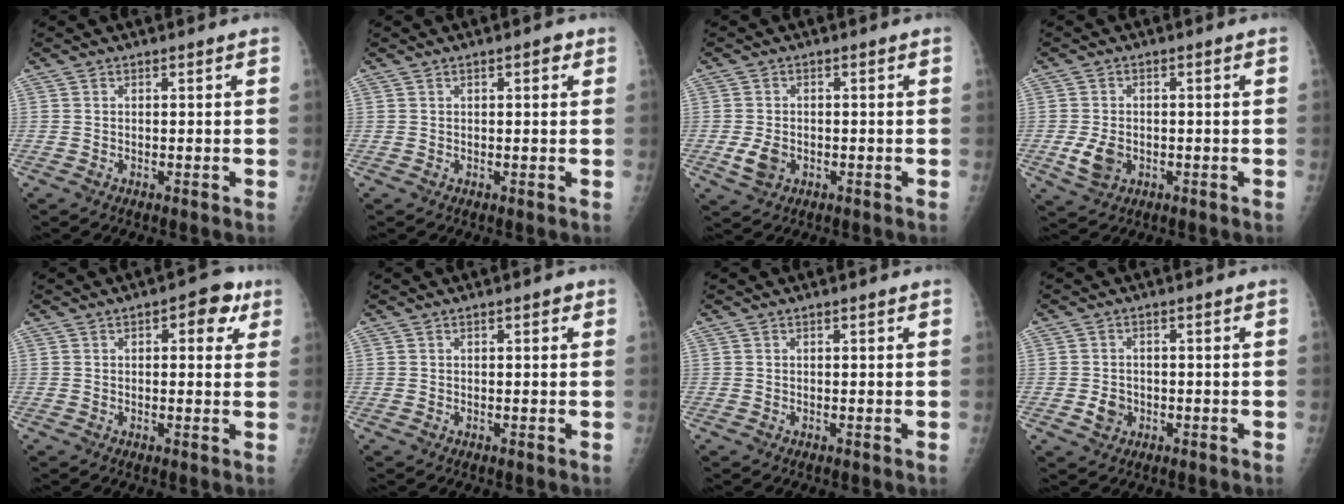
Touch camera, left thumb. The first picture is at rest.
{"total": 1.8, "force": [0.8, 0.7, 1.5], "torque": [-0.016, 0.001, 0.009]}
{"total": 3.9, "force": [-1.1, 2.8, 2.5], "torque": [-0.045, 0.000, -0.016]}
{"total": 4.8, "force": [-1.2, 3.5, 3.2], "torque": [-0.057, -0.003, -0.017]}
{"total": 6.2, "force": [2.6, 3.1, 4.7], "torque": [-0.029, -0.001, 0.023]}
{"total": 1.4, "force": [0.7, 0.6, 1.1], "torque": [-0.012, 0.001, 0.008]}
{"total": 0.5, "force": [0.3, 0.1, 0.4], "torque": [-0.007, 0.001, 0.004]}
{"total": 2.9, "force": [-0.8, 2.5, 1.2], "torque": [-0.011, 0.004, -0.010]}